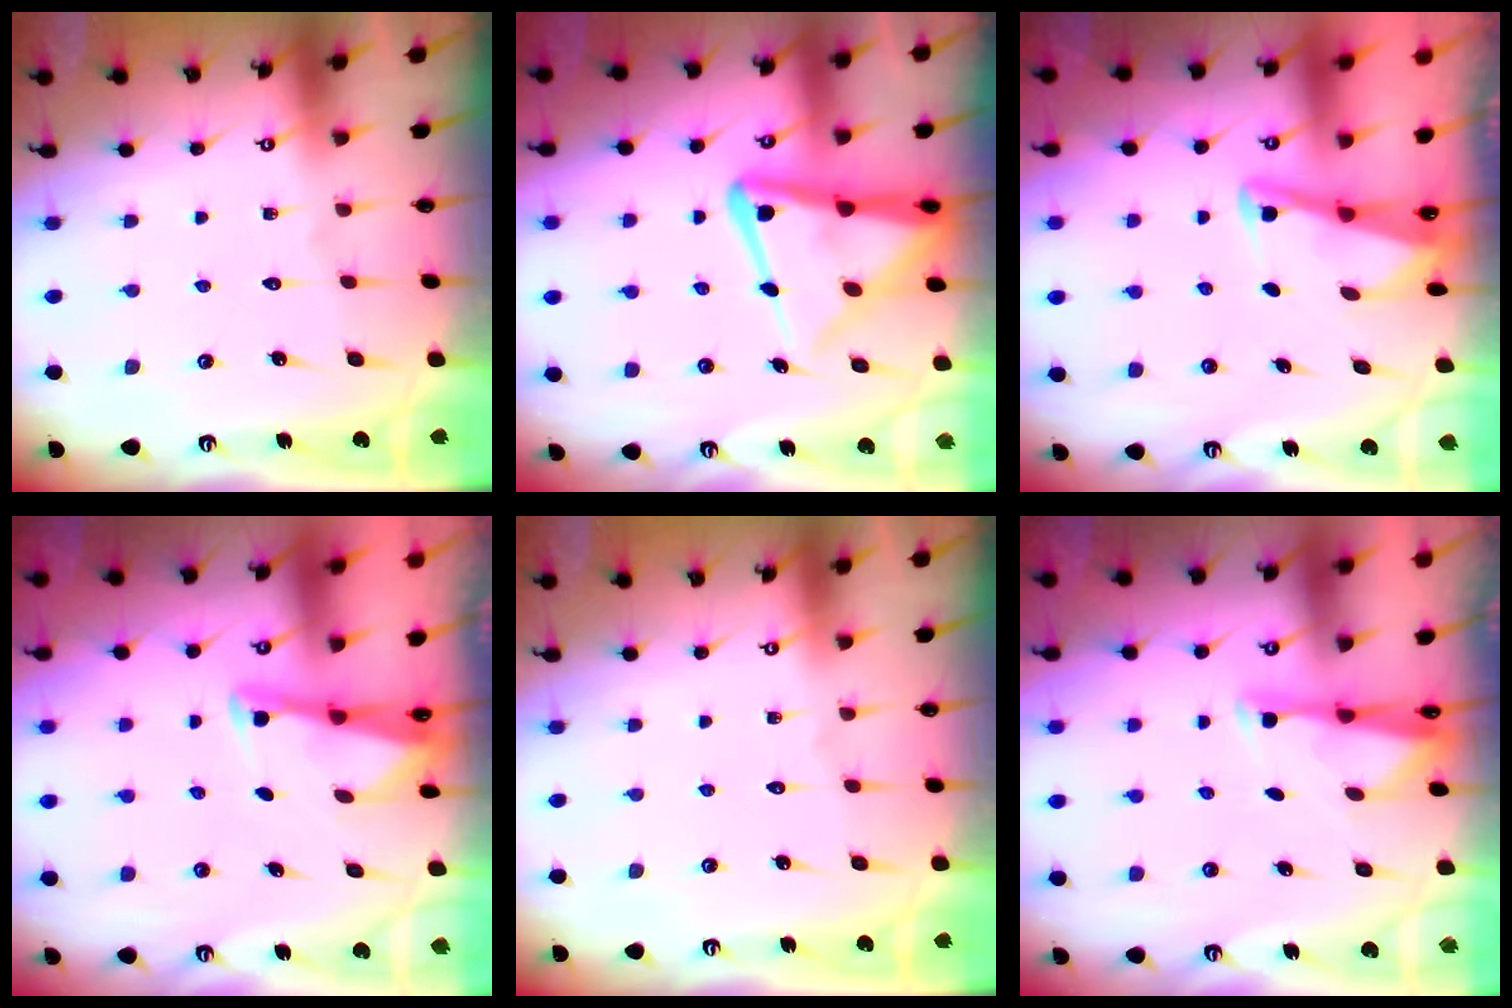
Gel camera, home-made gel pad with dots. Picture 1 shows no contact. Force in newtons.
{"total": 14.0, "press": 13.9, "slide": 1.5}
{"total": 2.9, "press": 2.8, "slide": 0.4}
{"total": 2.5, "press": 2.5, "slide": 0.1}
{"total": 0.0}
{"total": 2.9, "press": 2.9, "slide": 0.5}